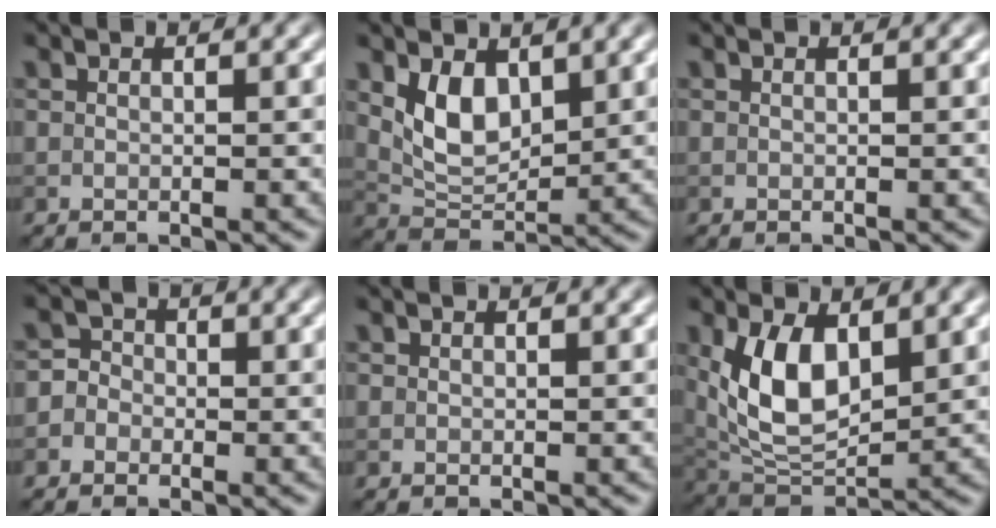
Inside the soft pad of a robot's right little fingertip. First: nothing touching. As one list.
[{"total": 4.3, "force": [1.7, 2.6, 3.0], "torque": [-0.061, -0.009, 0.039]}, {"total": 0.0}, {"total": 2.8, "force": [-1.1, 2.5, 0.6], "torque": [0.011, 0.016, -0.041]}, {"total": 0.0}, {"total": 7.3, "force": [1.8, 3.9, 5.9], "torque": [-0.124, -0.008, 0.039]}]